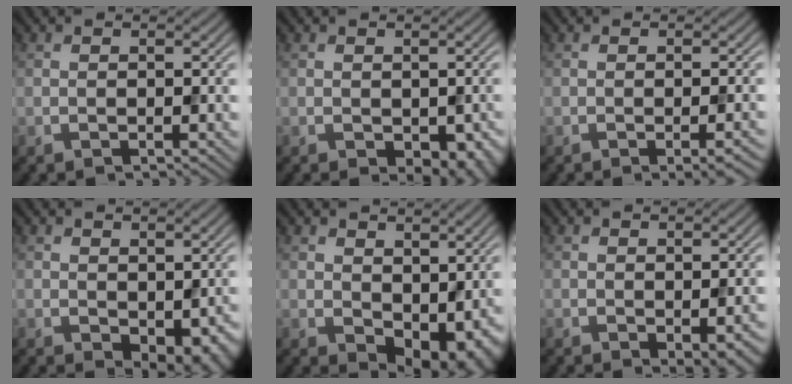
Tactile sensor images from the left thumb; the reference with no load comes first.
{"total": 4.4, "force": [-1.7, 2.5, 3.1], "torque": [-0.041, -0.022, -0.009]}
{"total": 3.2, "force": [-1.2, 0.8, 2.9], "torque": [-0.032, 0.004, -0.017]}
{"total": 4.4, "force": [-1.2, 2.6, 3.4], "torque": [-0.045, -0.017, -0.004]}
{"total": 7.1, "force": [0.5, 4.7, 5.4], "torque": [-0.074, -0.024, 0.023]}
{"total": 4.1, "force": [-1.6, 1.6, 3.4], "torque": [-0.046, -0.013, -0.011]}